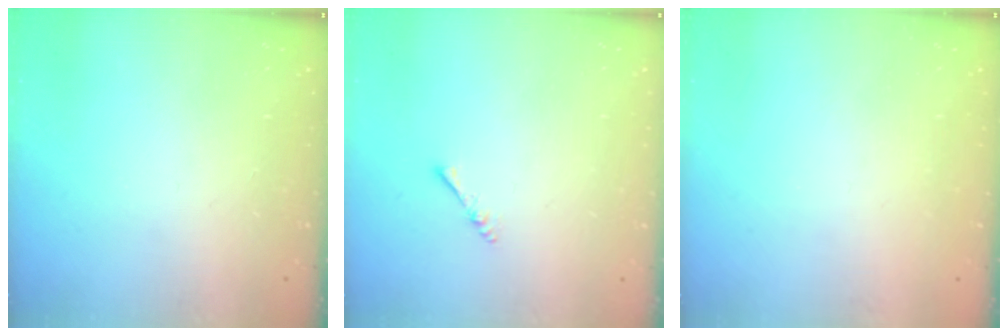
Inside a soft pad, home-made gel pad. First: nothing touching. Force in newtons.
{"total": 2.4, "press": 2.3, "slide": 0.5}
{"total": 1.3, "press": 1.3, "slide": 0.2}